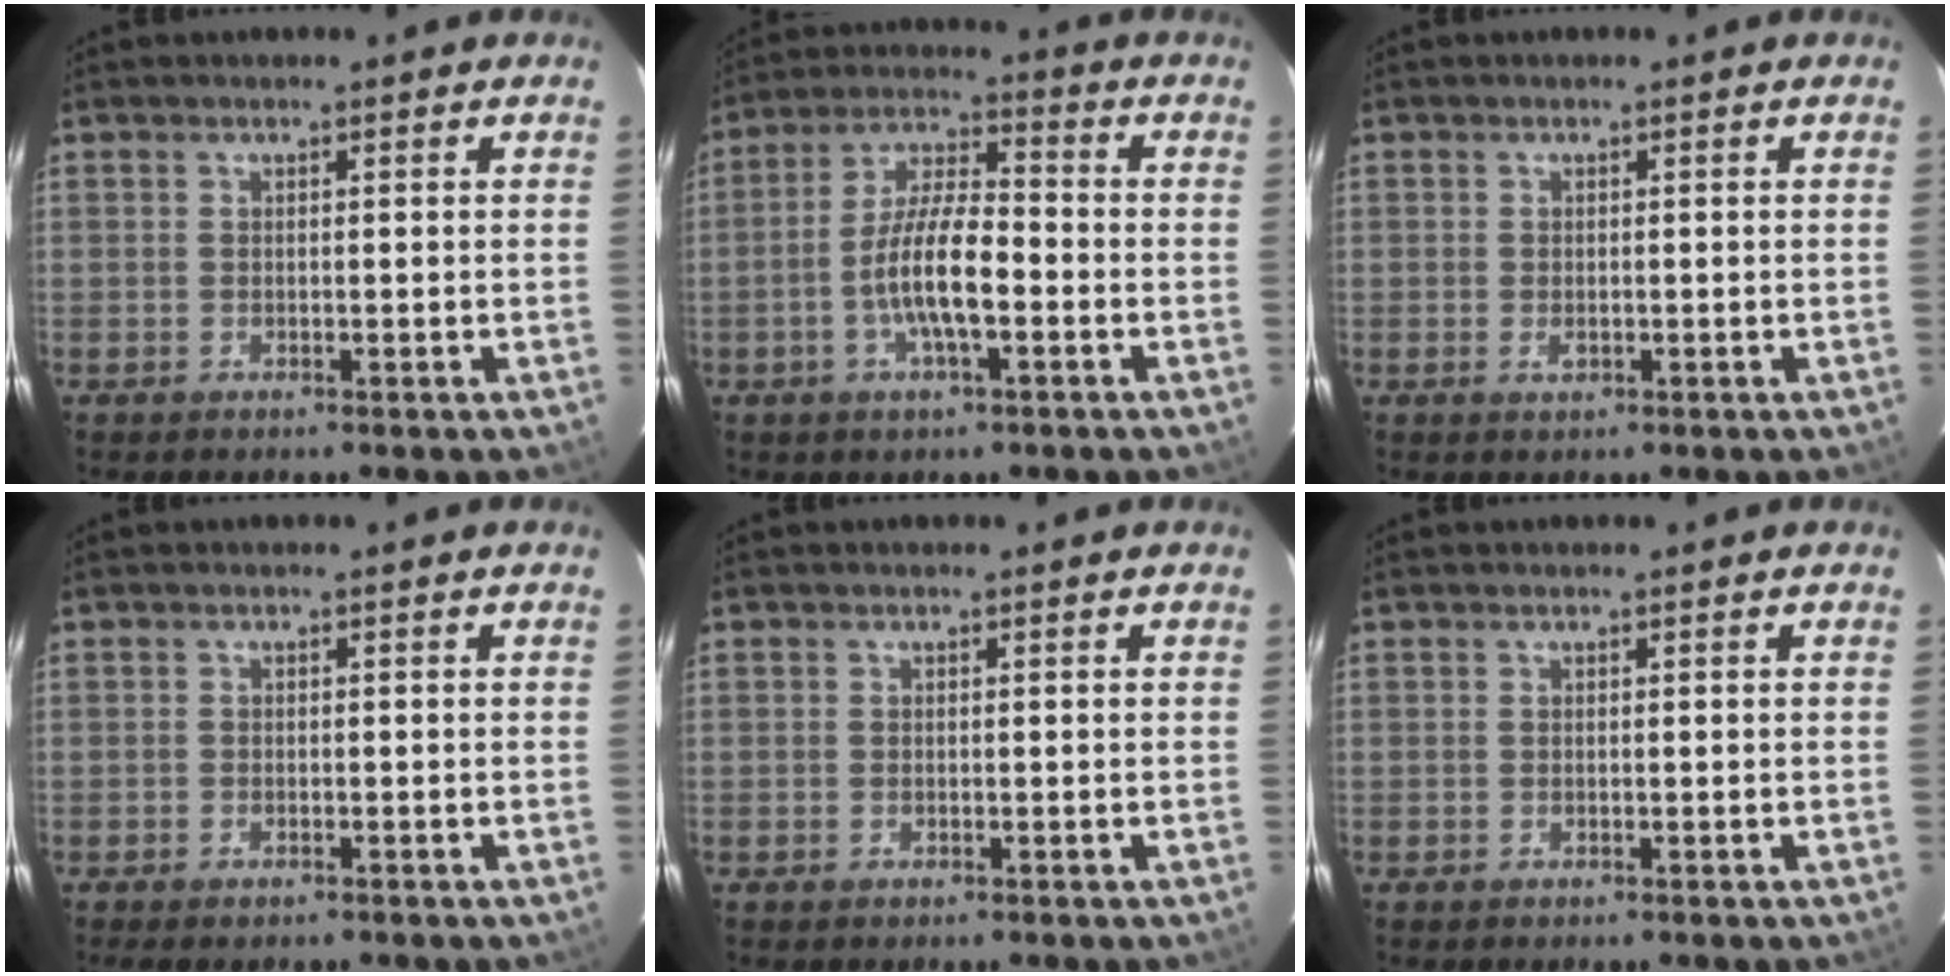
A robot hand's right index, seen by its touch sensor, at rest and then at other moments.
{"total": 10.8, "force": [-3.3, 2.9, 9.9], "torque": [-0.197, 0.002, -0.063]}
{"total": 1.3, "force": [-0.4, 1.0, 0.8], "torque": [-0.015, -0.001, -0.006]}
{"total": 2.1, "force": [-1.6, 0.9, 0.9], "torque": [-0.024, -0.006, -0.029]}
{"total": 0.0}
{"total": 0.0}